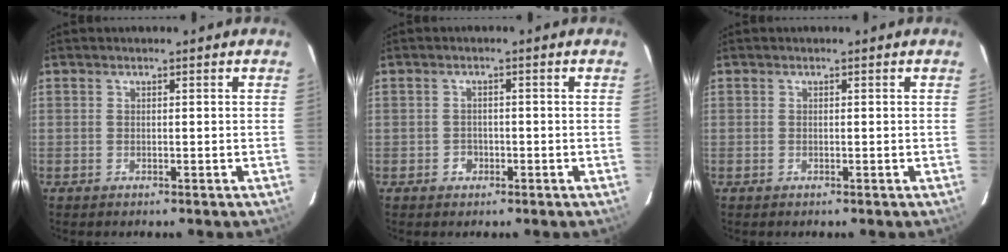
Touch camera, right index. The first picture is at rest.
{"total": 1.9, "force": [-1.1, 1.3, 0.8], "torque": [-0.016, 0.003, -0.018]}
{"total": 0.0}